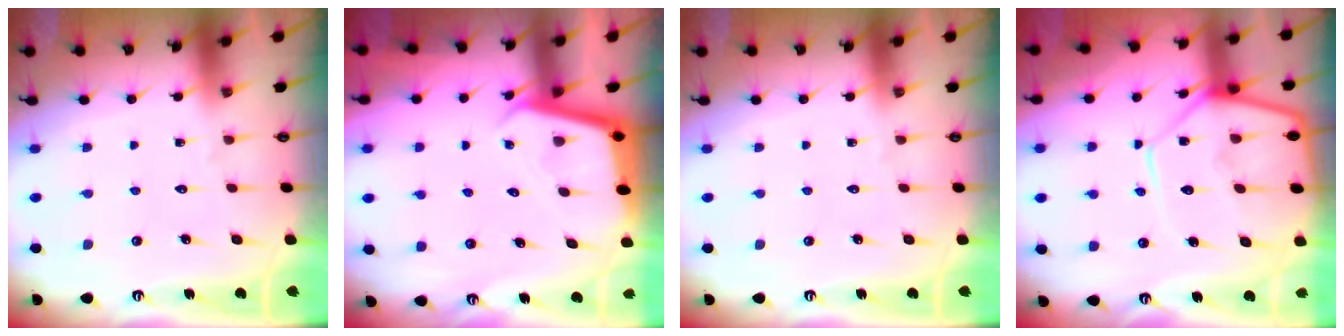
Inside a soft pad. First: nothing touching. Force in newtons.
{"total": 3.5, "press": 3.5, "slide": 0.3}
{"total": 0.0}
{"total": 13.3, "press": 13.3, "slide": 1.3}